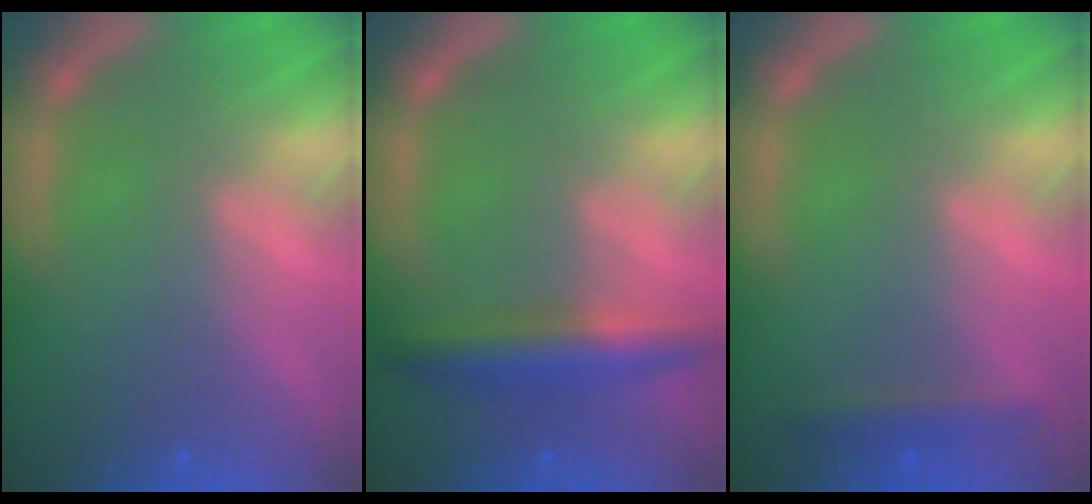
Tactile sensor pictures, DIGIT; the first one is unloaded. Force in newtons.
{"total": 4.5}
{"total": 1.9}